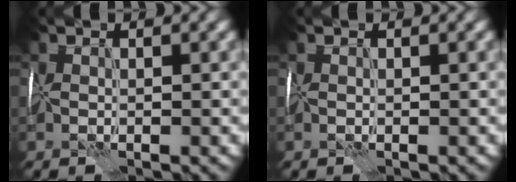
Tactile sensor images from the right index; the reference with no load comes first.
{"total": 0.0}